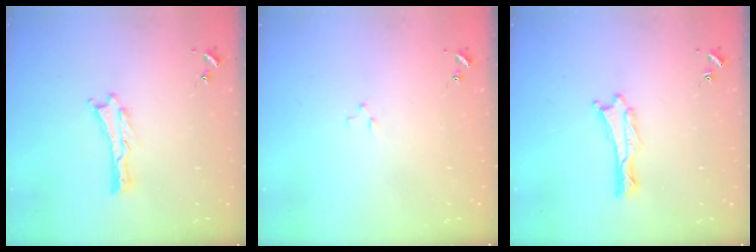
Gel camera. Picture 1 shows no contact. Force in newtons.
{"total": 0.7, "press": 0.7, "slide": 0.2}
{"total": 0.6, "press": 0.6, "slide": 0.1}